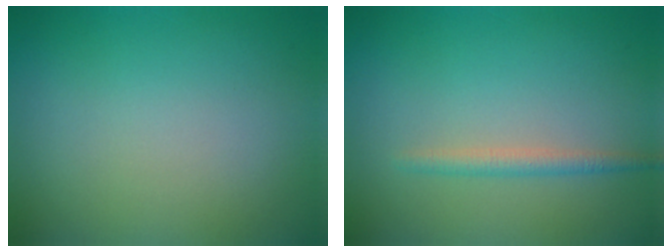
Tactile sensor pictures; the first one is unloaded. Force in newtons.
{"total": 1.5, "press": 1.5, "slide": 0.0}